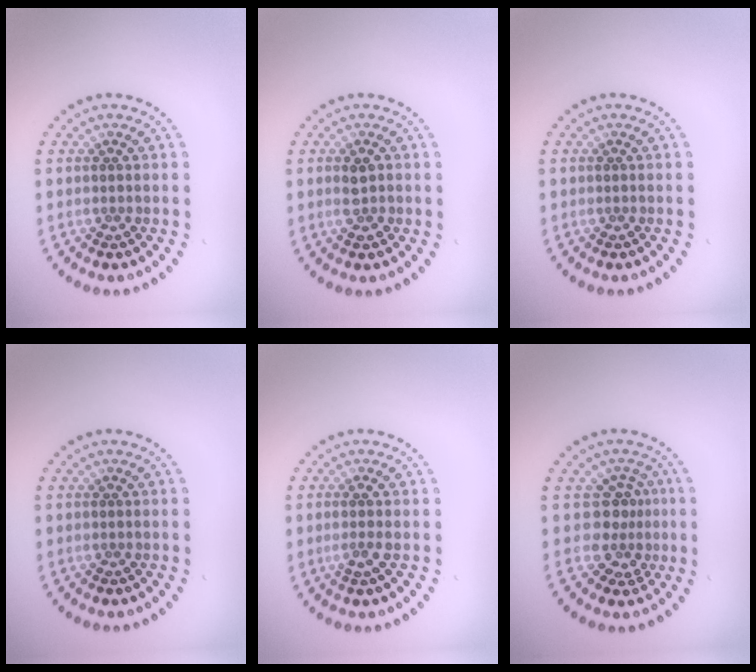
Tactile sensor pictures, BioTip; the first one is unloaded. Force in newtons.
{"total": 1.8, "press": 1.8, "slide": 0.1}
{"total": 0.0}
{"total": 0.0}
{"total": 1.3, "press": 1.1, "slide": 0.7}
{"total": 2.8, "press": 2.1, "slide": 1.9}